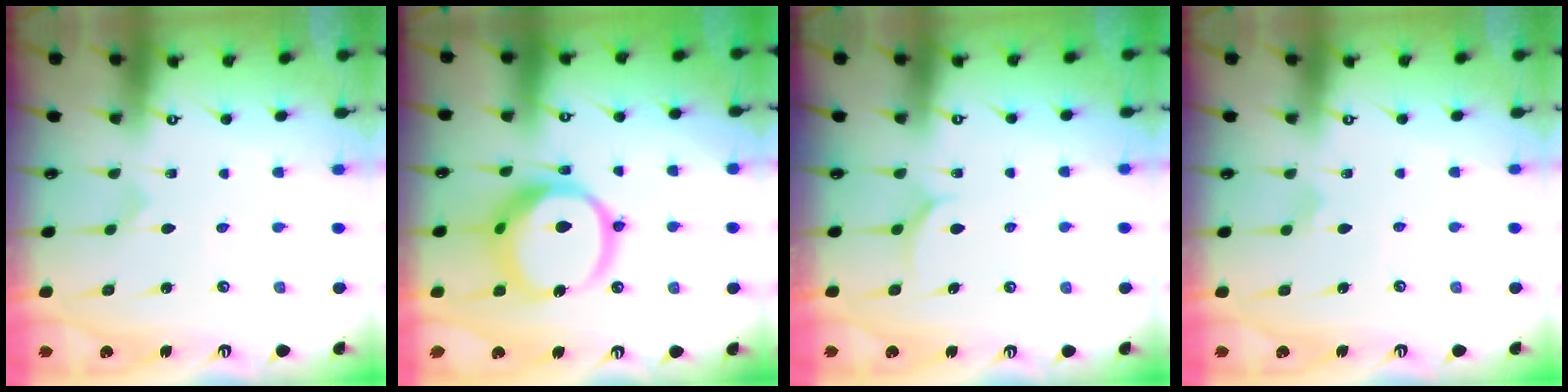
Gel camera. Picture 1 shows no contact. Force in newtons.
{"total": 16.2, "press": 16.2, "slide": 1.7}
{"total": 4.7, "press": 4.7, "slide": 0.5}
{"total": 3.3, "press": 3.3, "slide": 0.3}